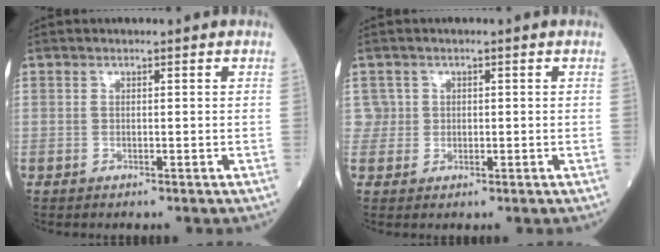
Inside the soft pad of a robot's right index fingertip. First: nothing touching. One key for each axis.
{"total": 2.2, "fx": 0.5, "fy": 2.1, "fz": -0.4, "tx": 0.023, "ty": 0.008, "tz": 0.004}